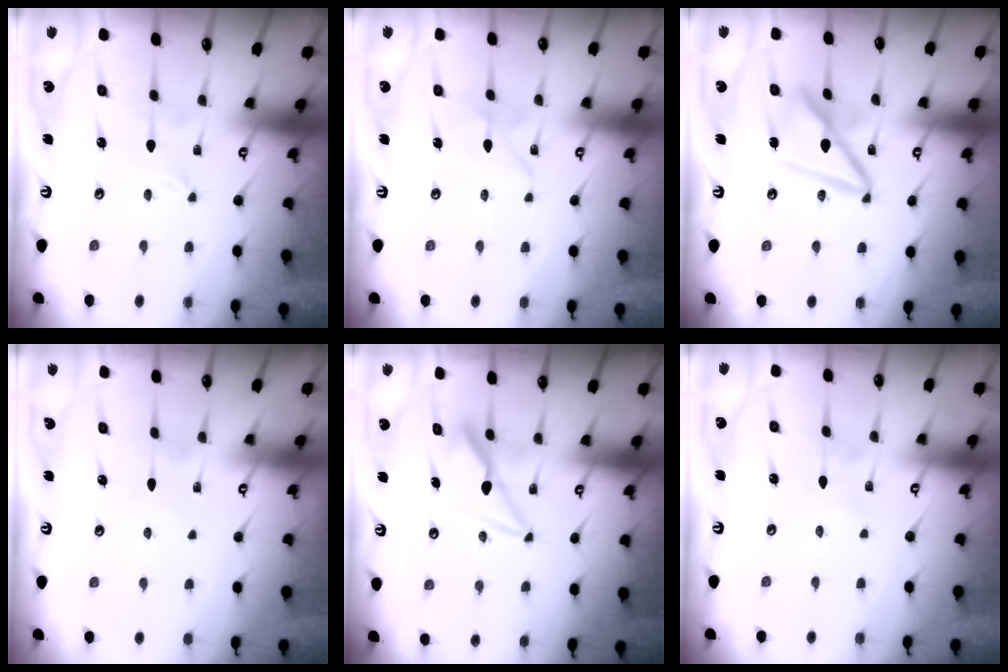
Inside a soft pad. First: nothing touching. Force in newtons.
{"total": 4.7, "press": 4.7, "slide": 0.4}
{"total": 14.2, "press": 14.2, "slide": 1.4}
{"total": 2.2, "press": 2.2, "slide": 0.3}
{"total": 8.6, "press": 8.5, "slide": 1.1}
{"total": 1.2, "press": 1.2, "slide": 0.1}